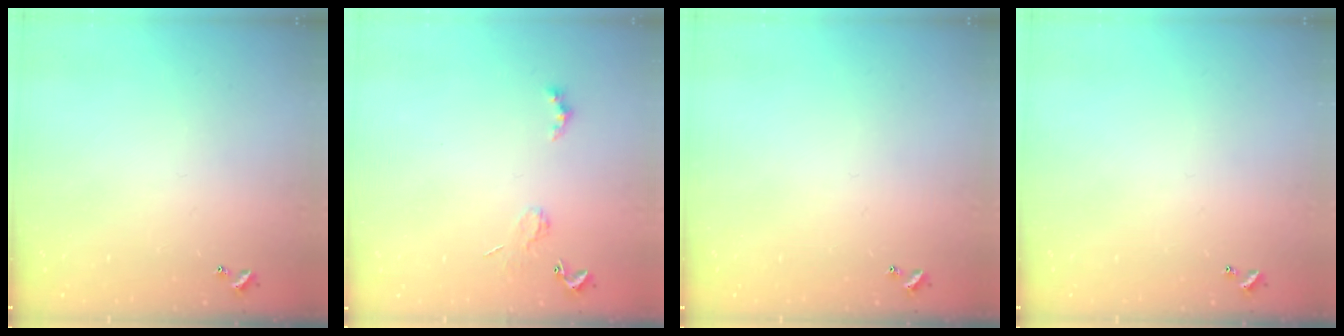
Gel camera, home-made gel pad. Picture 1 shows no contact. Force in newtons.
{"total": 2.0, "press": 1.9, "slide": 0.4}
{"total": 0.0}
{"total": 0.0}